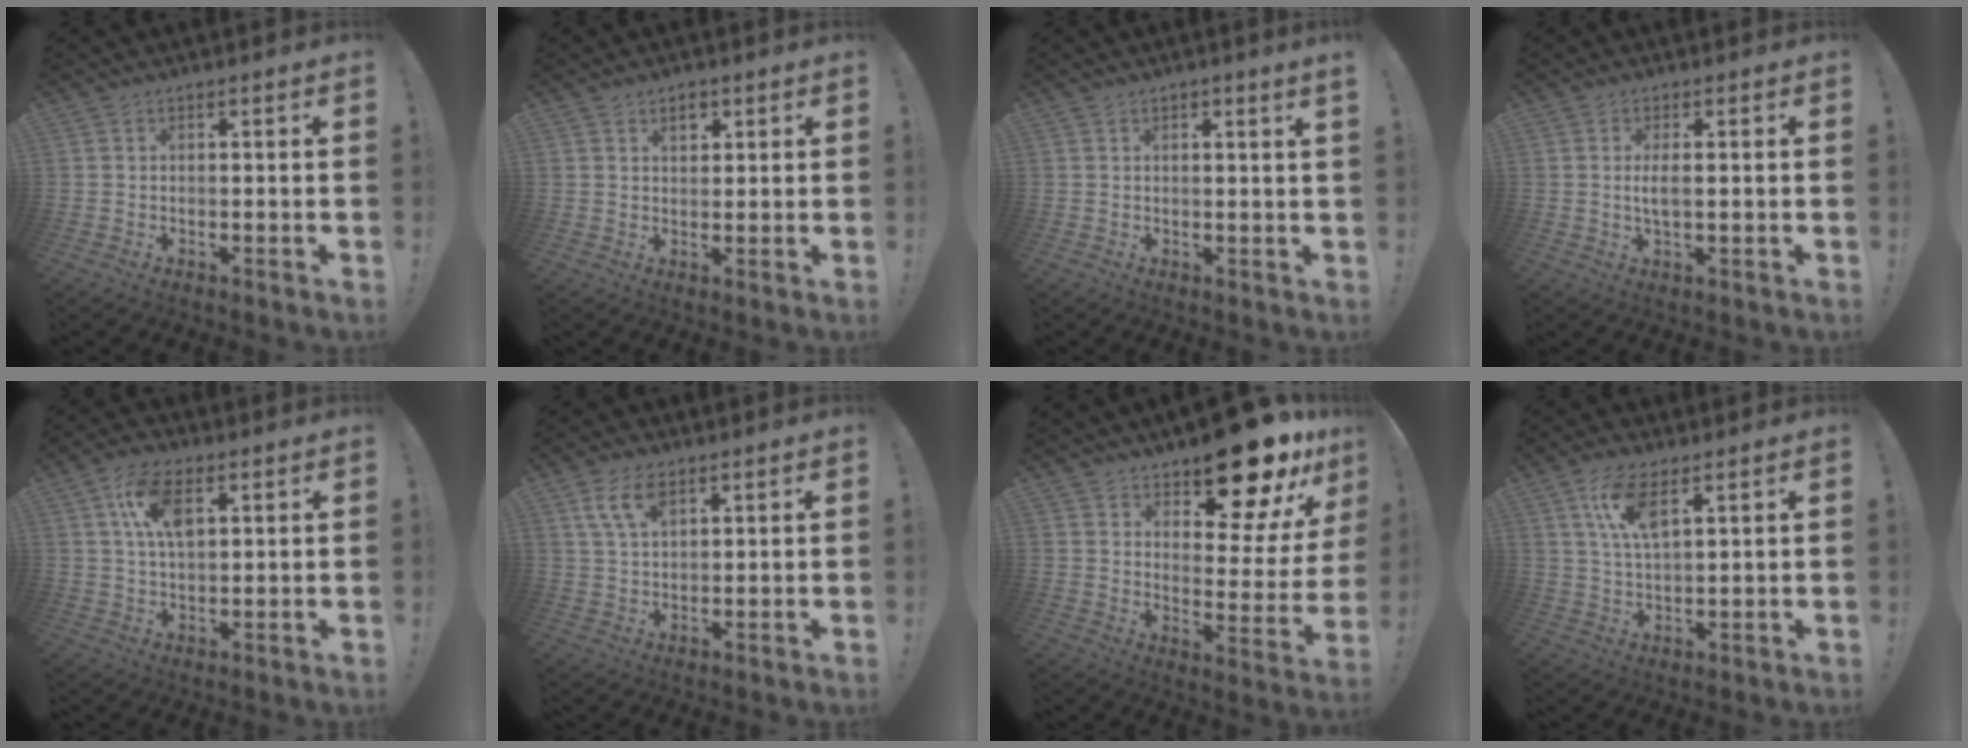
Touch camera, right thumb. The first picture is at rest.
{"total": 3.5, "force": [2.0, 2.3, 1.6], "torque": [-0.009, -0.011, 0.031]}
{"total": 1.6, "force": [1.0, -0.4, 1.2], "torque": [-0.007, -0.008, 0.013]}
{"total": 3.5, "force": [-0.2, 0.8, 3.3], "torque": [-0.066, -0.002, -0.006]}
{"total": 10.9, "force": [3.9, 5.7, 8.4], "torque": [-0.148, 0.001, 0.070]}
{"total": 7.6, "force": [4.0, 3.7, 5.3], "torque": [-0.094, -0.007, 0.075]}
{"total": 18.3, "force": [14.6, 6.6, 9.0], "torque": [-0.104, -0.120, 0.244]}
{"total": 9.5, "force": [5.0, 3.4, 7.4], "torque": [-0.143, -0.006, 0.091]}